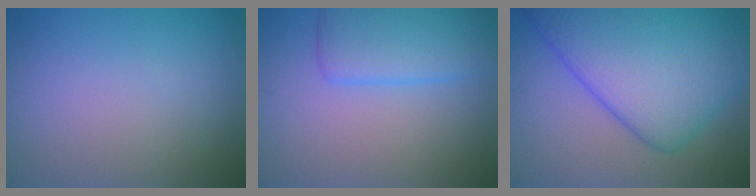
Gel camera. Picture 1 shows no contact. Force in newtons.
{"total": 4.6, "press": 4.6, "slide": 0.2}
{"total": 12.6, "press": 12.6, "slide": 0.1}